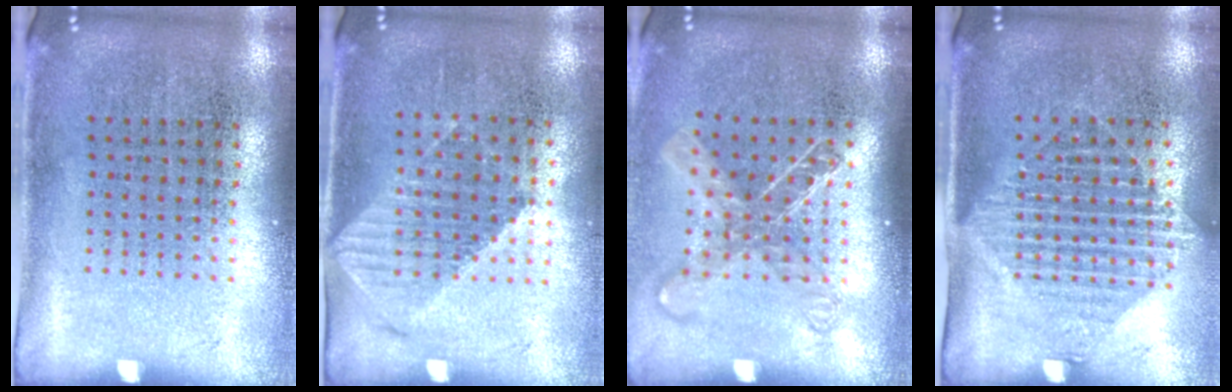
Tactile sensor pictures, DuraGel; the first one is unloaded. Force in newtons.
{"total": 1.1, "press": 1.0, "slide": 0.4}
{"total": 1.4, "press": 1.2, "slide": 0.8}
{"total": 1.5, "press": 1.2, "slide": 0.9}